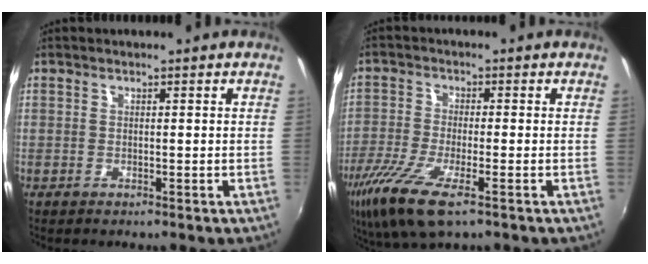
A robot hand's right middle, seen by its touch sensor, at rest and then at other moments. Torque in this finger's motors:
{"motor_torque": [1.35, -0.79, 0.54, 0.21]}